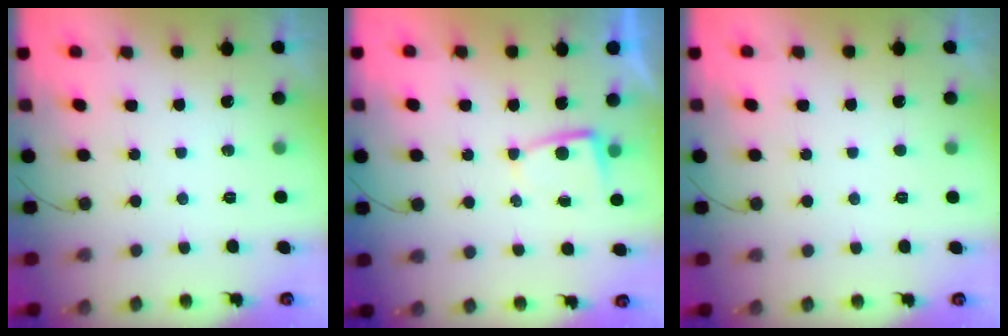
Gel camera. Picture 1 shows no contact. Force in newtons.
{"total": 2.0, "press": 2.0, "slide": 0.3}
{"total": 1.7, "press": 1.6, "slide": 0.2}